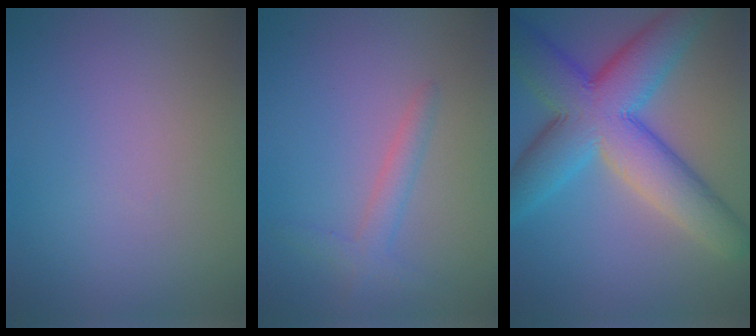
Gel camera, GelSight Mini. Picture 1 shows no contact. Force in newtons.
{"total": 2.0, "press": 2.0, "slide": 0.1}
{"total": 11.1, "press": 11.1, "slide": 0.4}